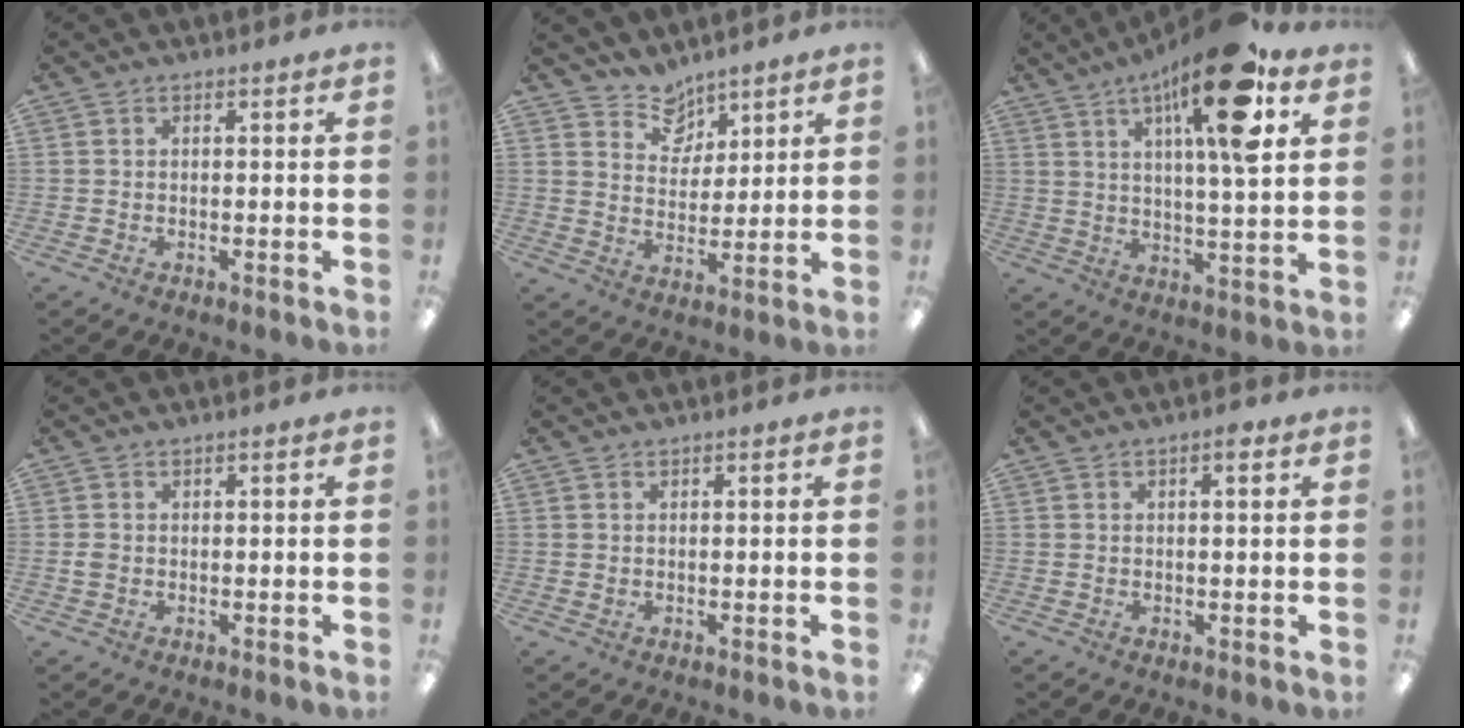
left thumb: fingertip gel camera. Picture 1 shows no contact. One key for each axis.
{"total": 7.4, "fx": 6.3, "fy": 3.9, "fz": 0.6, "tx": -0.008, "ty": -0.047, "tz": 0.118}
{"total": 18.0, "fx": 9.6, "fy": 4.4, "fz": 14.5, "tx": -0.228, "ty": -0.037, "tz": 0.145}
{"total": 1.1, "fx": 0.0, "fy": 0.9, "fz": 0.6, "tx": -0.011, "ty": 0.003, "tz": 0.000}
{"total": 0.6, "fx": 0.4, "fy": 0.3, "fz": 0.2, "tx": -0.005, "ty": 0.002, "tz": 0.008}
{"total": 2.1, "fx": 1.2, "fy": 0.5, "fz": 1.7, "tx": -0.021, "ty": -0.003, "tz": 0.015}